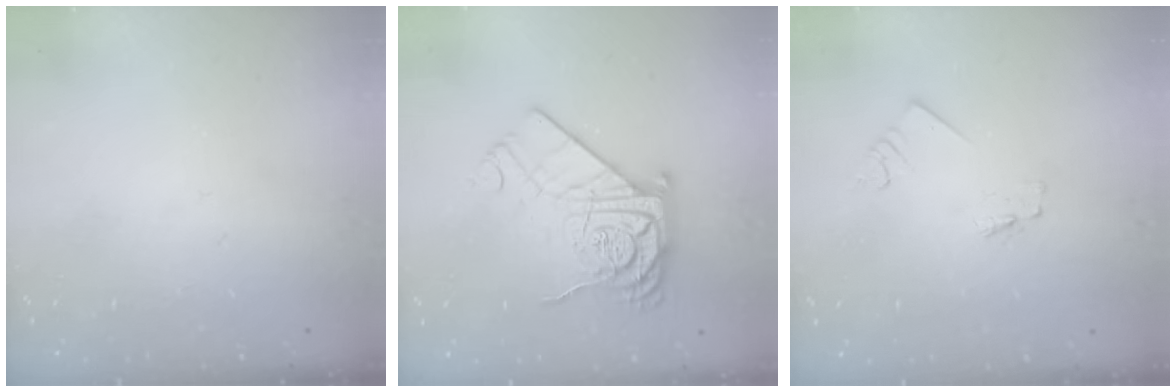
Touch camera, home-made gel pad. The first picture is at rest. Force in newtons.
{"total": 18.7, "press": 18.7, "slide": 1.0}
{"total": 1.2, "press": 1.2, "slide": 0.1}